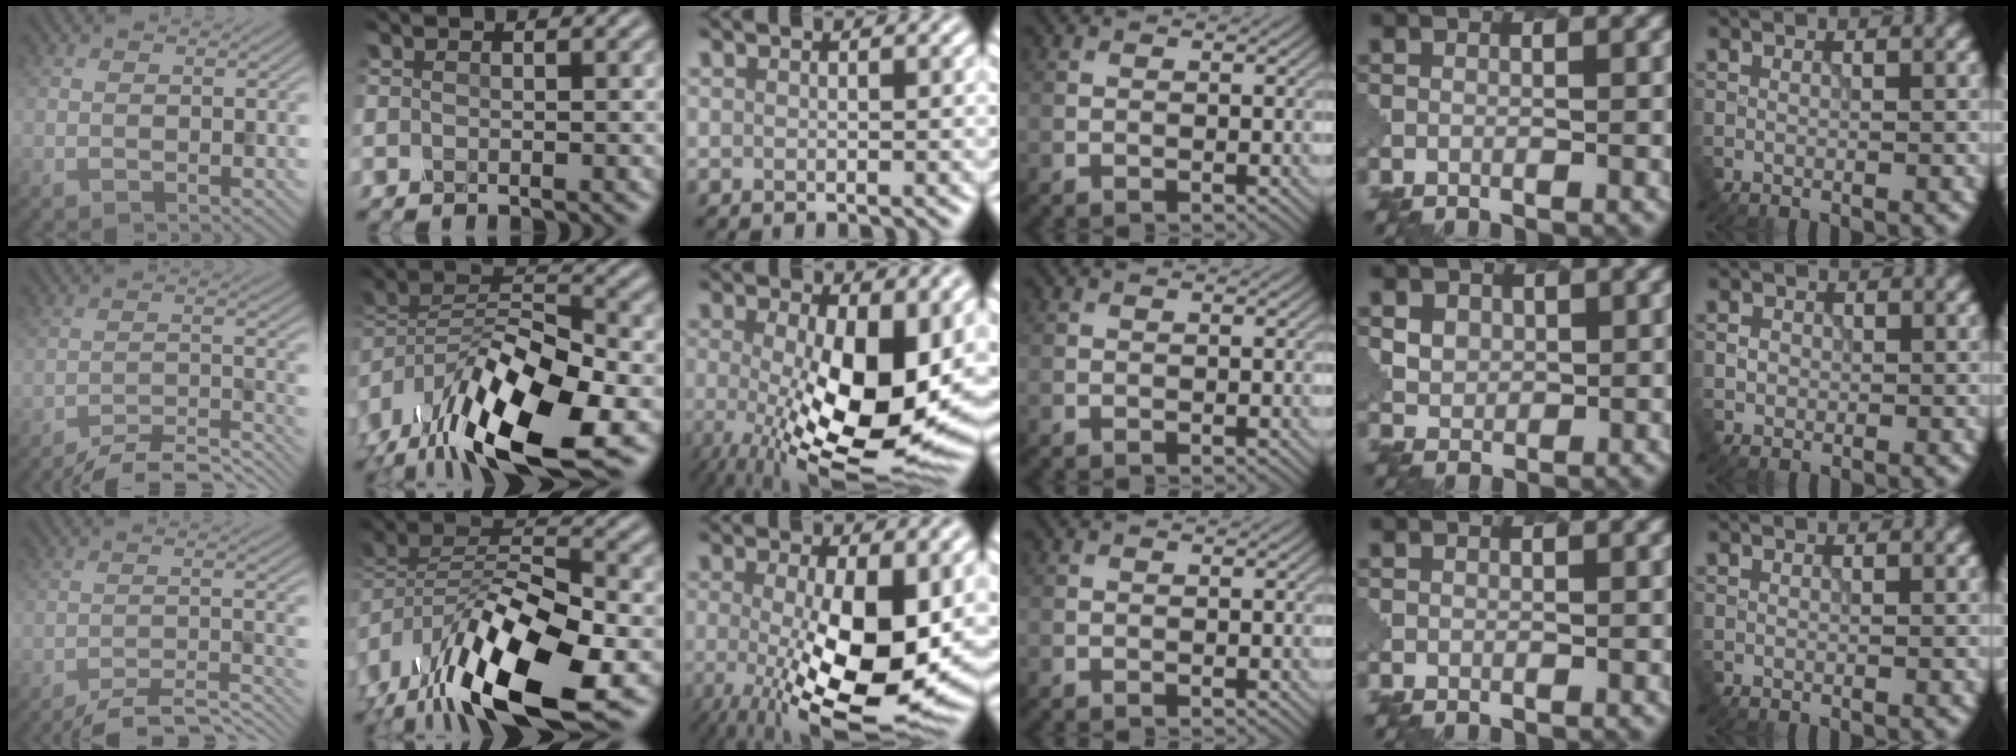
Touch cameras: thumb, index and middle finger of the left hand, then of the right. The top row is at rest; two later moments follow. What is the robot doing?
{"motion": "dispense", "object": "glue stick"}